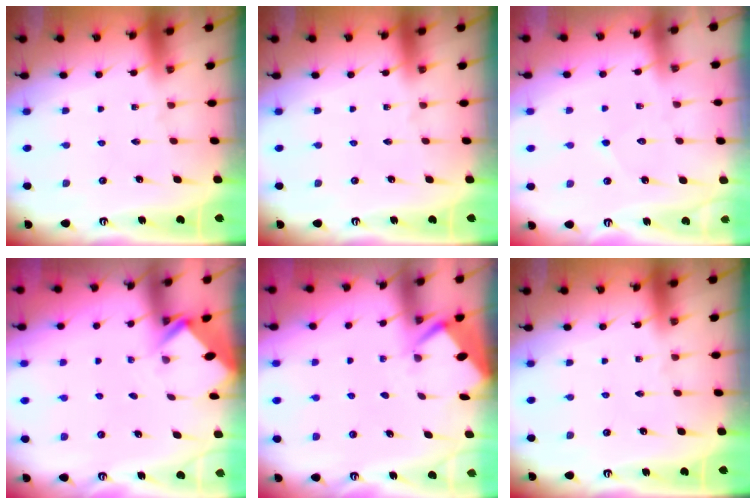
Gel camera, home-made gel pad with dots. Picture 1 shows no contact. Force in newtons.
{"total": 0.0}
{"total": 4.4, "press": 4.4, "slide": 0.3}
{"total": 2.1, "press": 2.1, "slide": 0.1}
{"total": 2.6, "press": 2.6, "slide": 0.3}
{"total": 0.0}